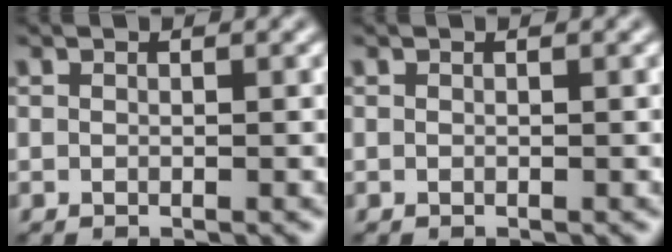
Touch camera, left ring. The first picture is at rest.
{"total": 0.0}